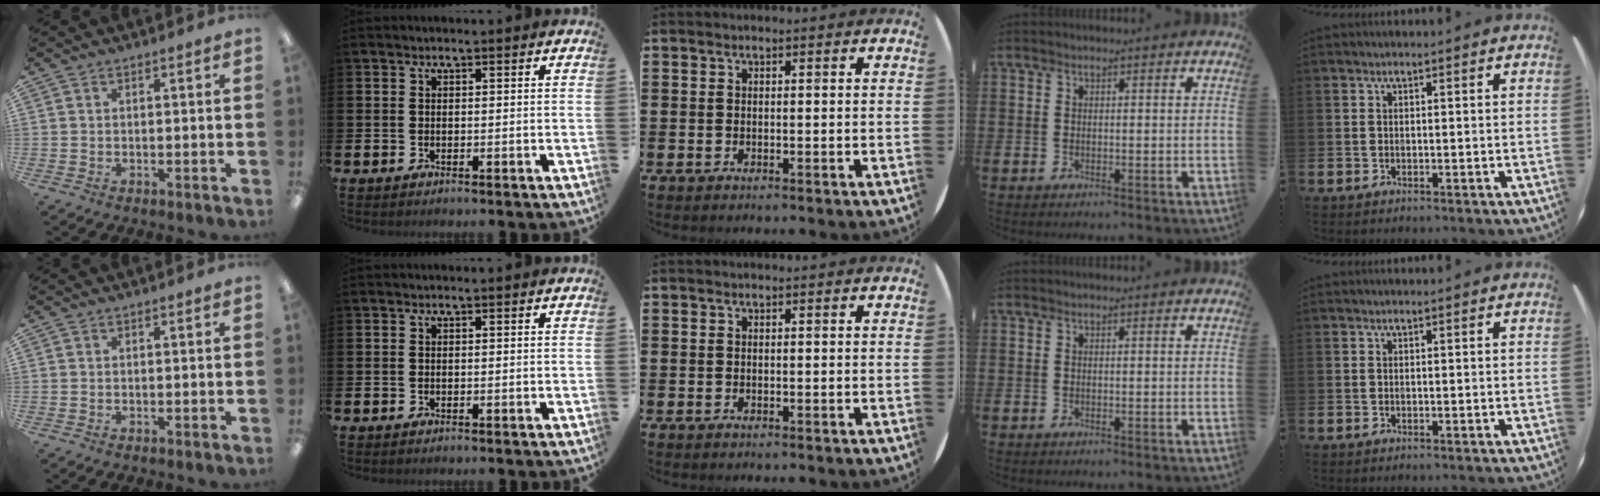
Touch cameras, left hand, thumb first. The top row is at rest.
{}